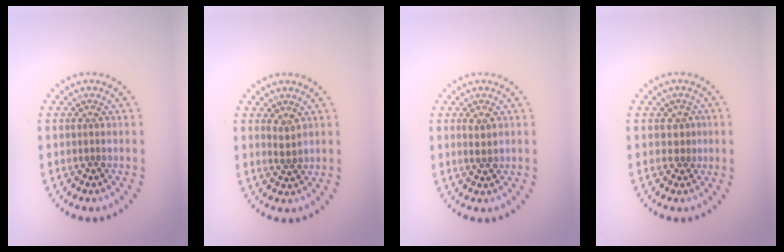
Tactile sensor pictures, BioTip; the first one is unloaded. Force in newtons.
{"total": 1.0, "press": 0.9, "slide": 0.6}
{"total": 1.1, "press": 1.1, "slide": 0.3}
{"total": 1.2, "press": 1.0, "slide": 0.7}